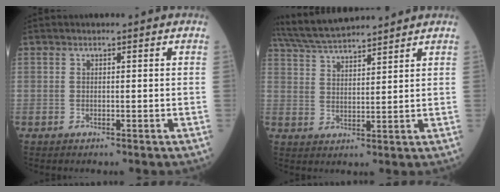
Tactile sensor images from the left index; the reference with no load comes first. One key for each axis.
{"total": 10.6, "fx": 9.8, "fy": 0.9, "fz": 3.9, "tx": -0.078, "ty": 0.031, "tz": 0.177}